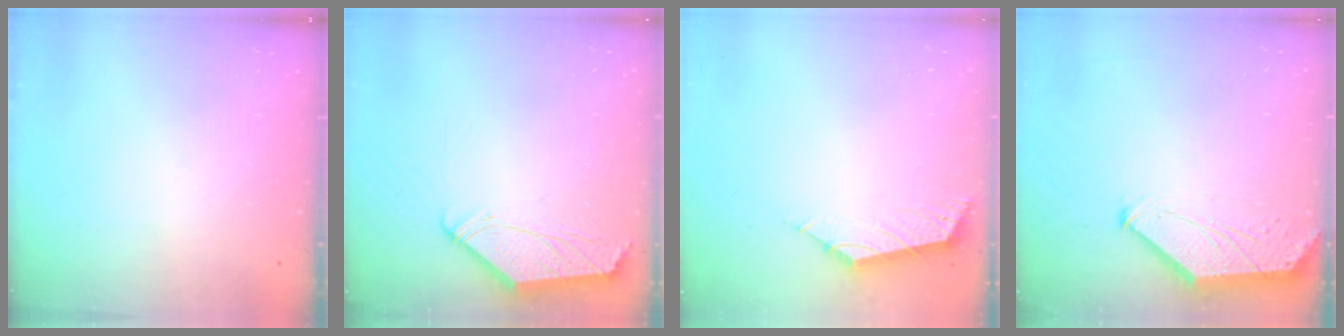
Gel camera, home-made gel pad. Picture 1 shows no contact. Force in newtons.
{"total": 1.4, "press": 1.3, "slide": 0.3}
{"total": 3.0, "press": 2.9, "slide": 0.8}
{"total": 0.0}